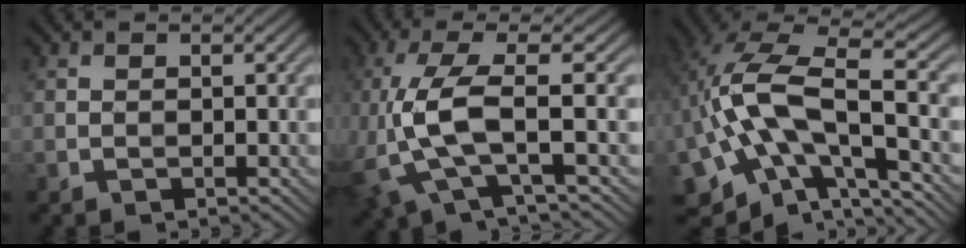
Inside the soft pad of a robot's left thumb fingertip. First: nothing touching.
{"total": 8.0, "force": [-1.4, 2.0, 7.7], "torque": [-0.176, 0.005, -0.037]}
{"total": 15.3, "force": [-3.6, 7.6, 12.8], "torque": [-0.262, 0.006, -0.072]}